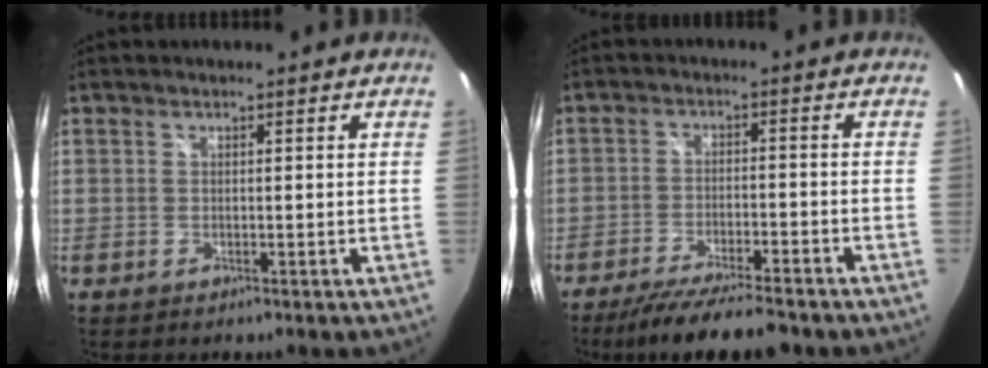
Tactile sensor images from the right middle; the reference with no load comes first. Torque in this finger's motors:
{"motor_torque": [0.89, -1.10, 0.10, 0.02]}